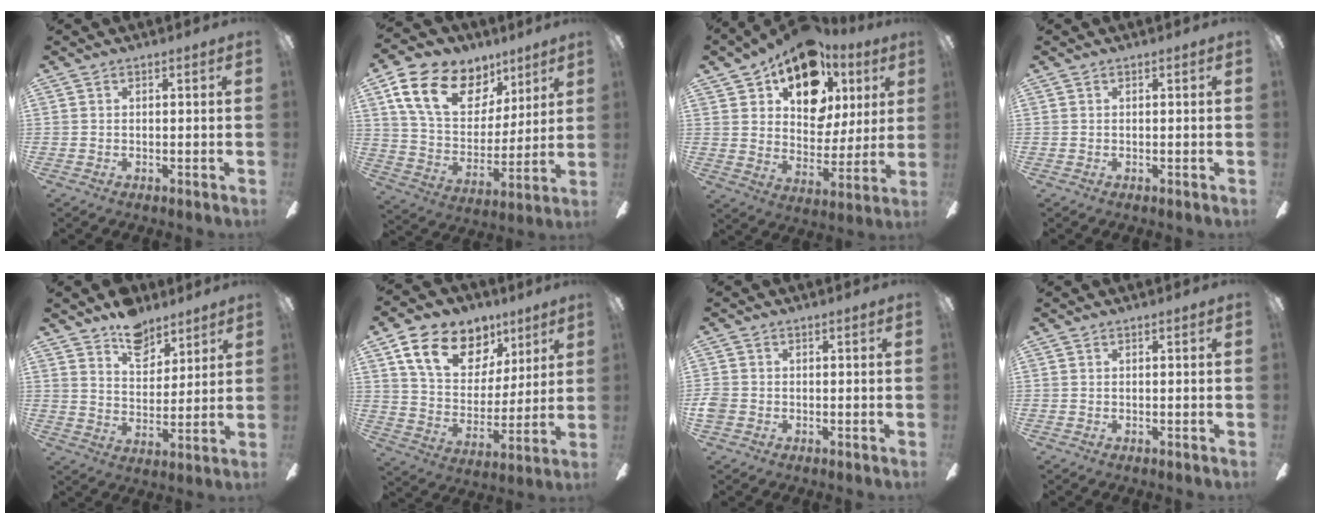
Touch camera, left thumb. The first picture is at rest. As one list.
[{"total": 20.2, "force": [10.9, 12.8, 11.2], "torque": [-0.195, -0.039, 0.201]}, {"total": 18.3, "force": [11.2, 11.4, 8.9], "torque": [-0.147, -0.054, 0.201]}, {"total": 0.0}, {"total": 10.2, "force": [7.9, 5.6, 3.3], "torque": [-0.039, -0.047, 0.144]}, {"total": 17.9, "force": [10.2, 11.5, 9.2], "torque": [-0.159, -0.035, 0.188]}, {"total": 2.5, "force": [-0.6, 2.1, 1.2], "torque": [-0.017, 0.008, -0.010]}, {"total": 0.0}]